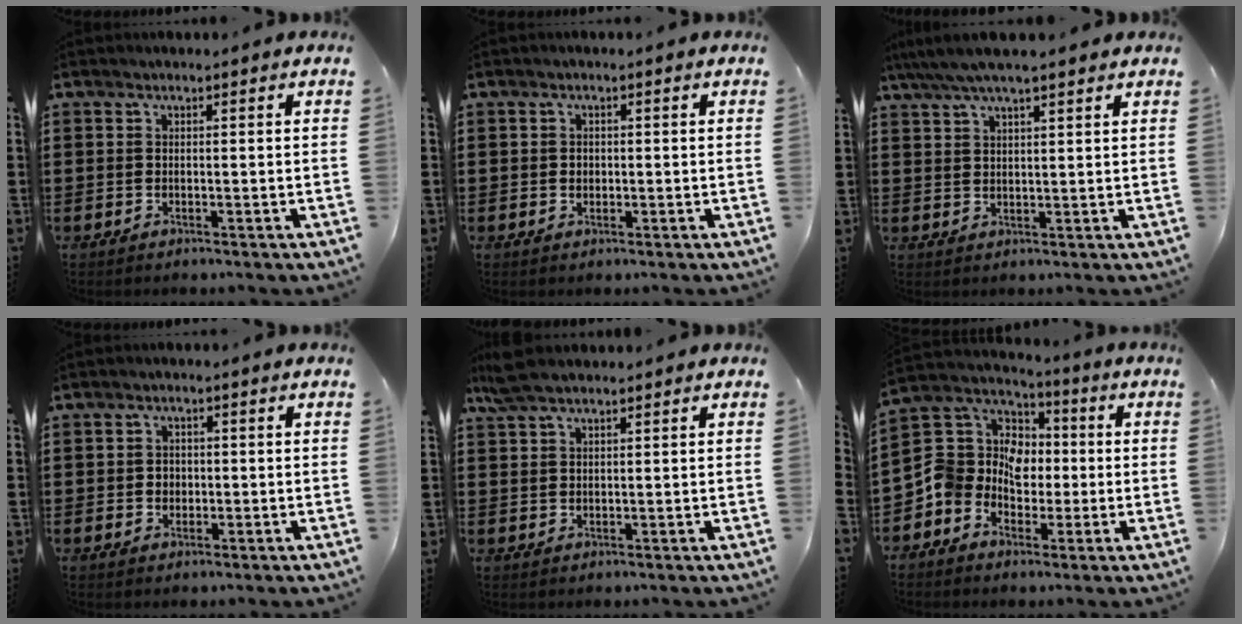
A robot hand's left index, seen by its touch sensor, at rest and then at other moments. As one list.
[{"total": 1.0, "force": [0.1, 0.9, 0.5], "torque": [-0.012, 0.007, 0.001]}, {"total": 4.4, "force": [3.5, 0.5, 2.6], "torque": [-0.059, -0.003, 0.062]}, {"total": 1.7, "force": [-0.1, 1.6, 0.6], "torque": [-0.017, 0.007, -0.004]}, {"total": 4.2, "force": [3.2, 1.1, 2.5], "torque": [-0.056, 0.003, 0.061]}, {"total": 9.3, "force": [-2.1, 8.4, 3.3], "torque": [-0.117, 0.007, -0.048]}]